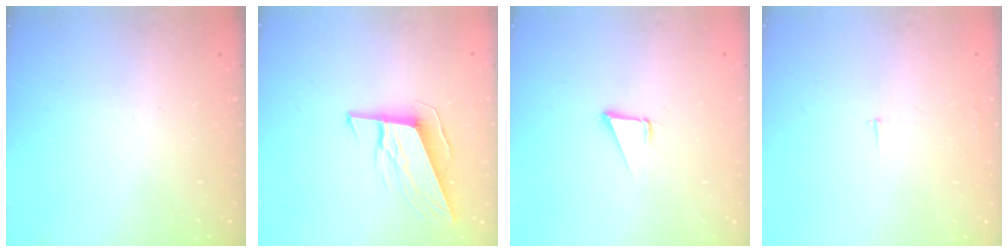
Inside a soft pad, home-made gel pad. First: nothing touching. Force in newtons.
{"total": 10.3, "press": 10.0, "slide": 2.8}
{"total": 1.7, "press": 1.7, "slide": 0.1}
{"total": 2.3, "press": 2.3, "slide": 0.2}